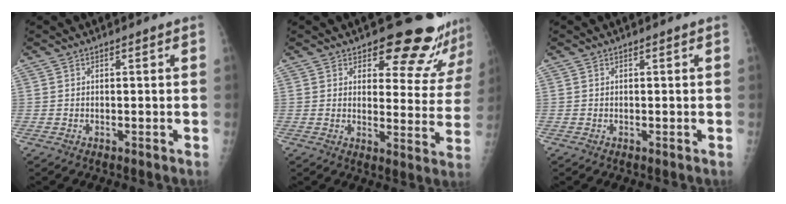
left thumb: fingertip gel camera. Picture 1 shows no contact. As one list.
[{"total": 14.2, "force": [12.9, 4.4, 4.2], "torque": [-0.001, -0.114, 0.140]}, {"total": 0.0}]